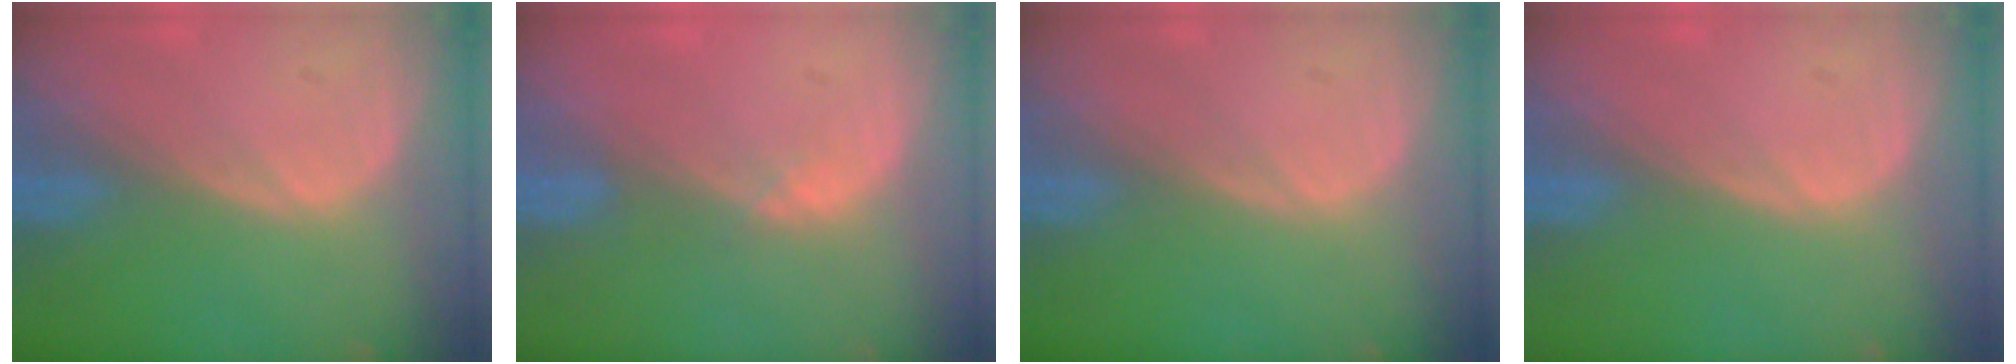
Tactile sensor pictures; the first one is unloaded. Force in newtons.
{"total": 1.3, "press": 1.1, "slide": 0.8}
{"total": 0.0}
{"total": 0.0}